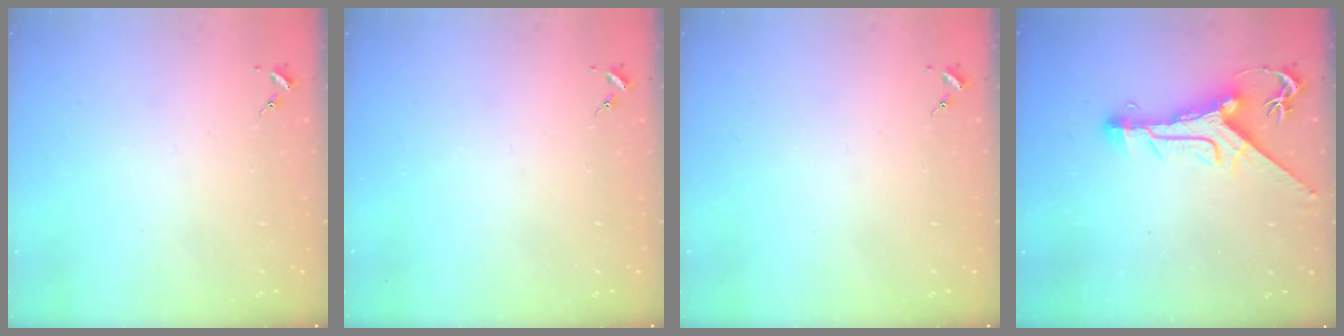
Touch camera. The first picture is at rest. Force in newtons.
{"total": 0.0}
{"total": 0.0}
{"total": 10.3, "press": 10.3, "slide": 1.1}